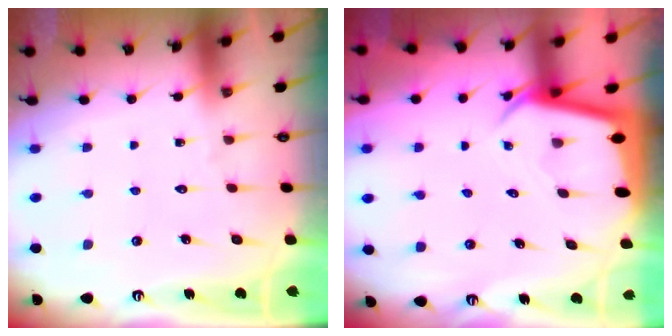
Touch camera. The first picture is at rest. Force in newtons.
{"total": 2.8, "press": 2.8, "slide": 0.3}